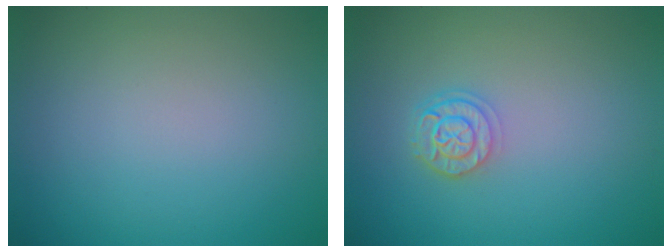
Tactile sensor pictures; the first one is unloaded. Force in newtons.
{"total": 2.5, "press": 2.0, "slide": 1.4}